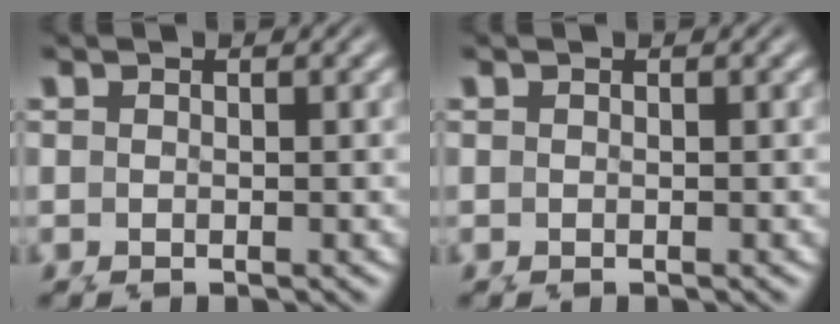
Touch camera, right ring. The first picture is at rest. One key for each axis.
{"total": 0.0}